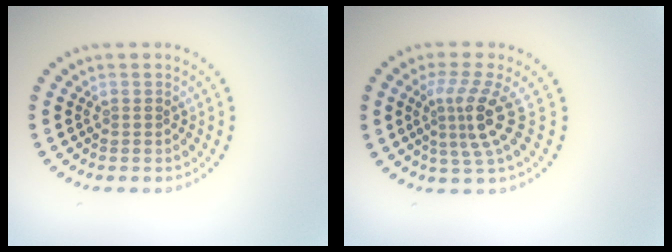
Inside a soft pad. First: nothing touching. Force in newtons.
{"total": 3.8, "press": 2.5, "slide": 2.8}